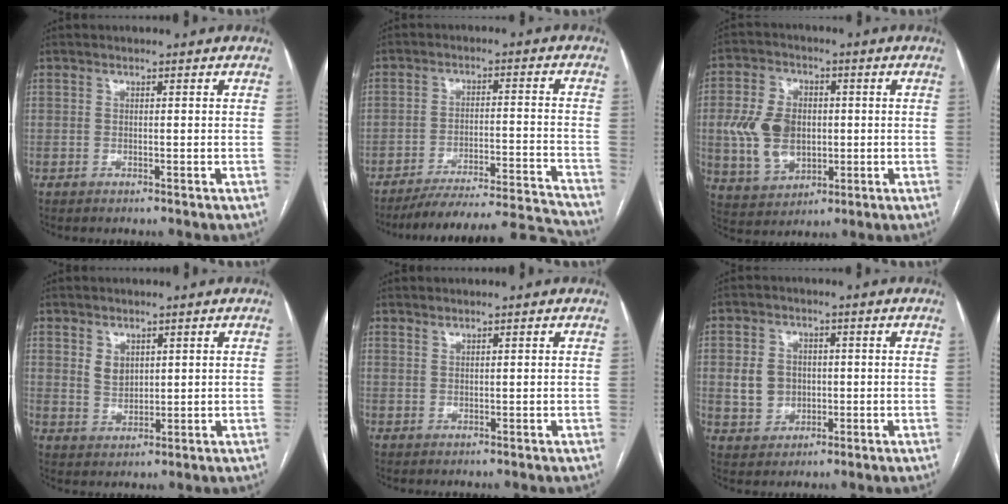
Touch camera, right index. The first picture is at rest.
{"total": 19.2, "force": [-18.5, 0.1, 5.1], "torque": [-0.056, 0.005, -0.259]}
{"total": 11.0, "force": [0.0, 7.8, 7.8], "torque": [-0.172, 0.017, 0.012]}
{"total": 3.4, "force": [1.6, 2.4, 1.8], "torque": [-0.035, 0.000, 0.040]}
{"total": 0.8, "force": [0.7, 0.0, 0.1], "torque": [-0.004, -0.003, 0.016]}
{"total": 6.2, "force": [0.2, 5.6, 2.8], "torque": [-0.049, 0.014, 0.016]}